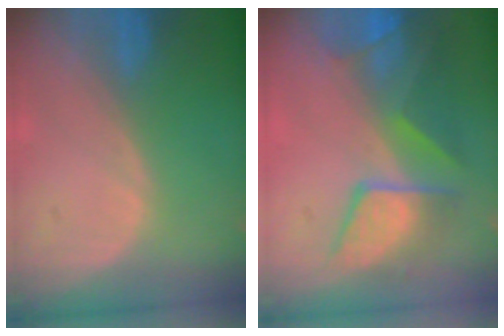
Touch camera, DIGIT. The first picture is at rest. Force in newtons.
{"total": 9.1, "press": 8.5, "slide": 3.2}